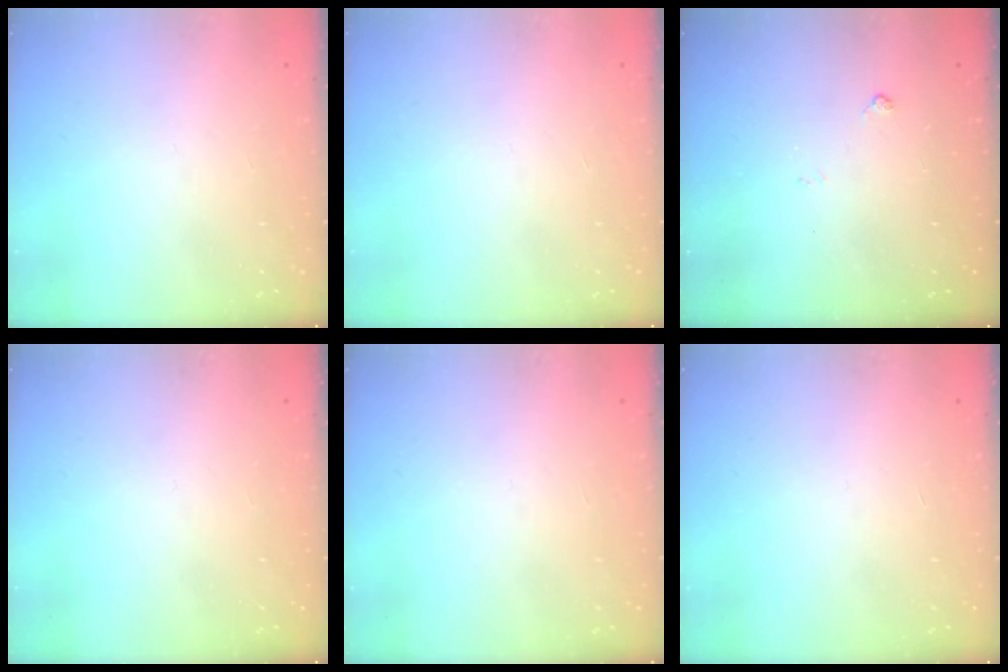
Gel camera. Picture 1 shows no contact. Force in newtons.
{"total": 0.0}
{"total": 3.8, "press": 3.7, "slide": 0.7}
{"total": 0.0}
{"total": 0.0}
{"total": 0.0}